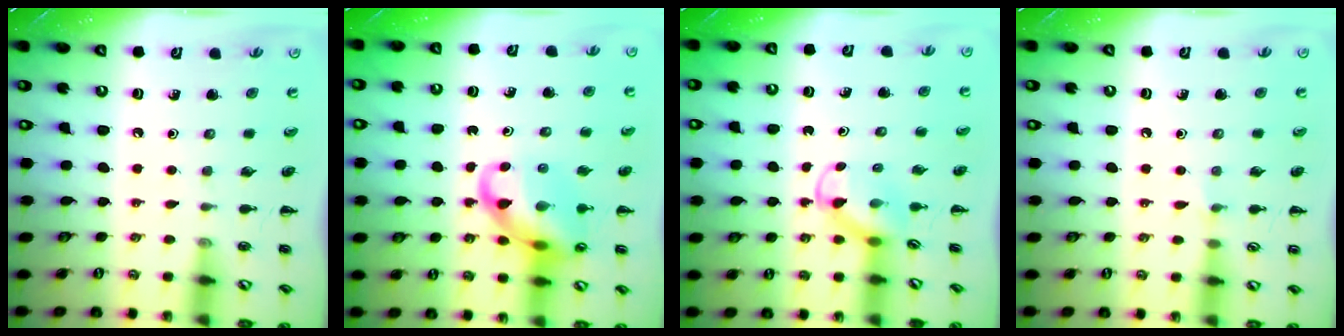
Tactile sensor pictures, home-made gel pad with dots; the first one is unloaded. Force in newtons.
{"total": 14.2, "press": 14.0, "slide": 2.5}
{"total": 3.9, "press": 3.6, "slide": 1.4}
{"total": 4.1, "press": 3.9, "slide": 1.4}